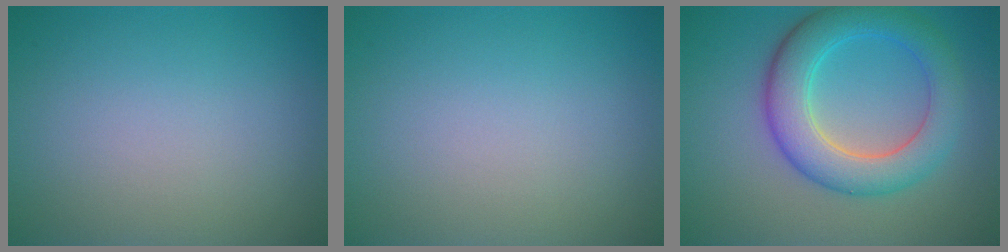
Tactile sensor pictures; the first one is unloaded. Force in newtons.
{"total": 0.0}
{"total": 6.5, "press": 6.5, "slide": 0.1}